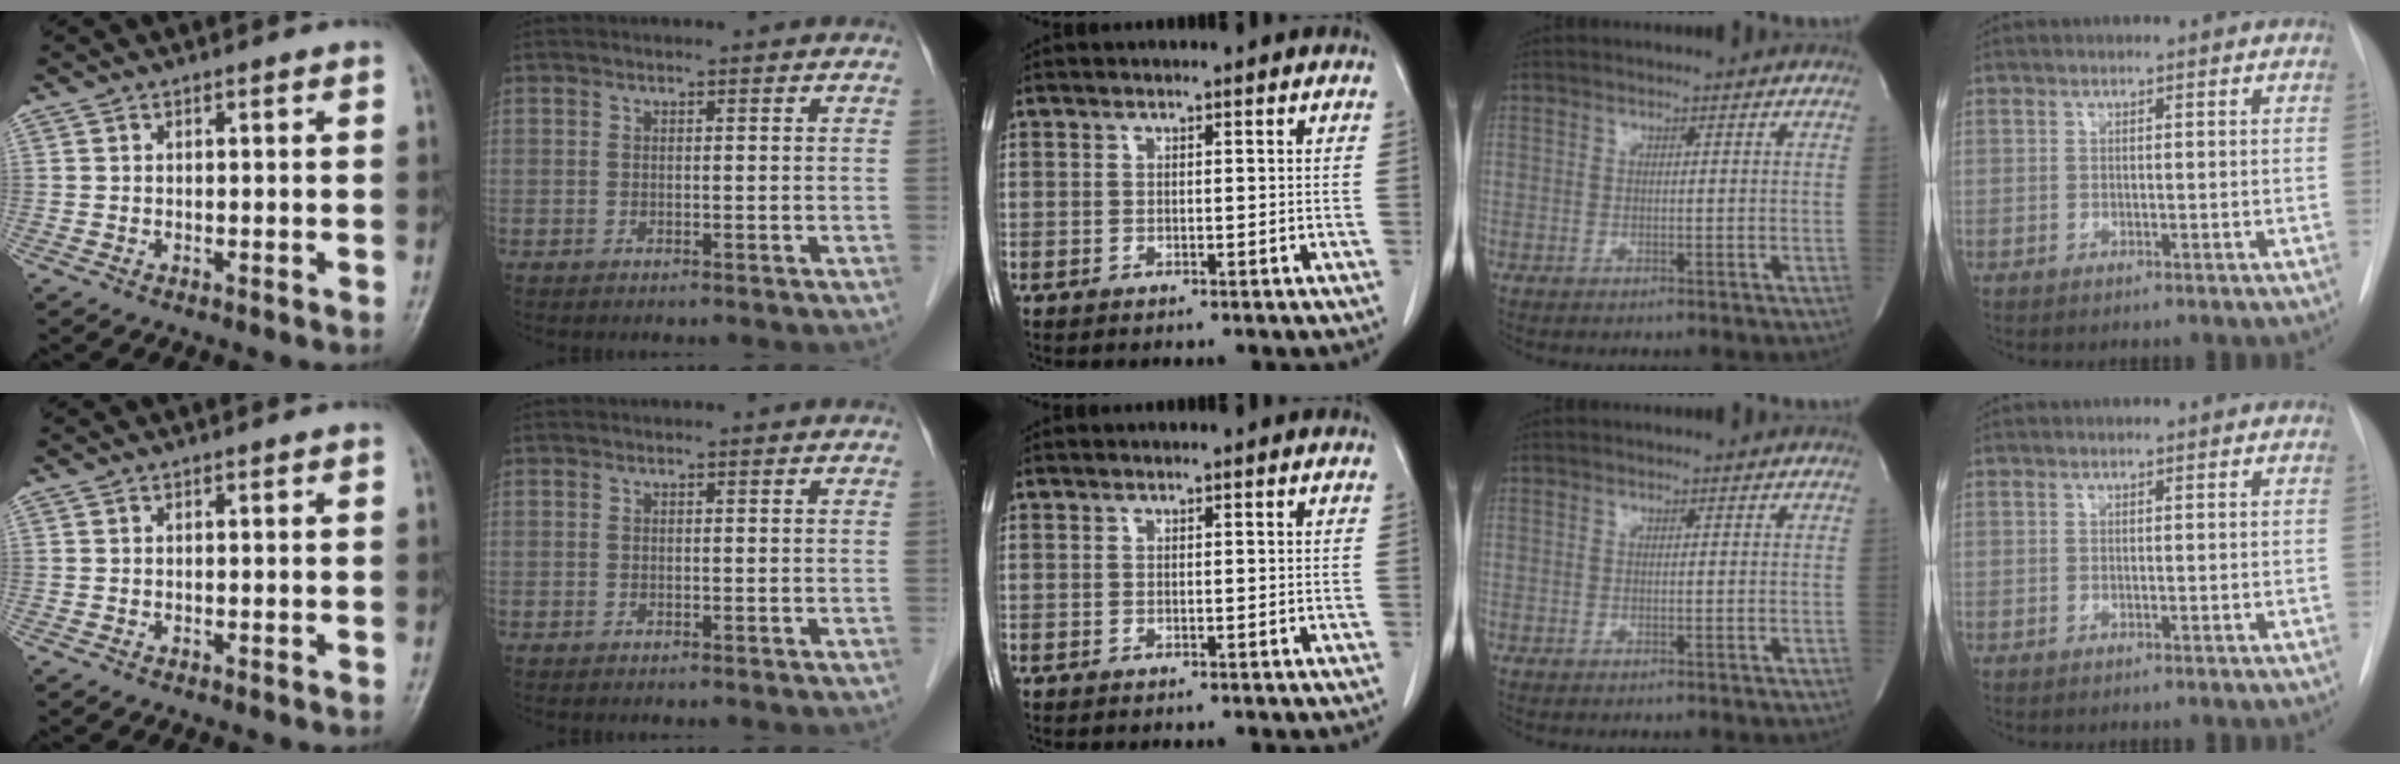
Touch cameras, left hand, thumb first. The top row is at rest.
{}